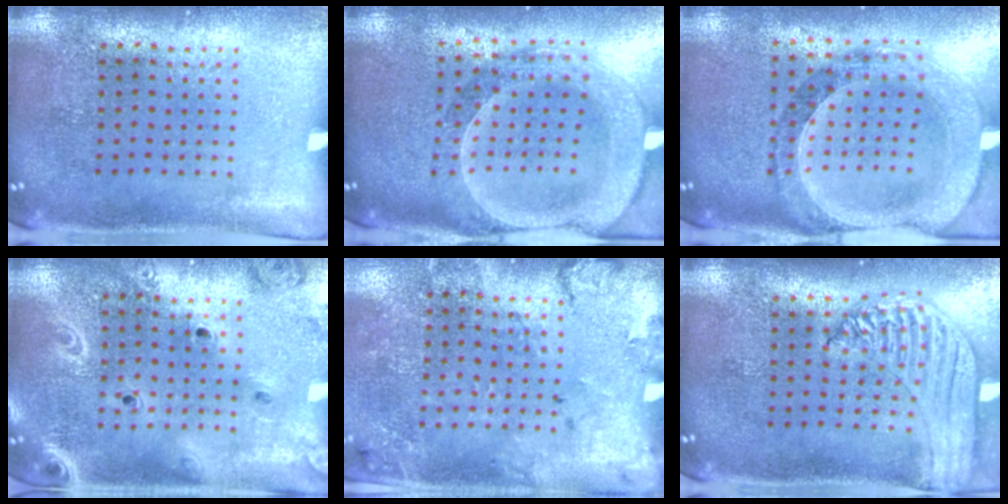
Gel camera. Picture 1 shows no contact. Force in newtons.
{"total": 2.7, "press": 2.4, "slide": 1.1}
{"total": 1.5, "press": 1.5, "slide": 0.3}
{"total": 2.0, "press": 1.9, "slide": 0.7}
{"total": 1.8, "press": 1.5, "slide": 1.0}
{"total": 1.7, "press": 1.7, "slide": 0.5}